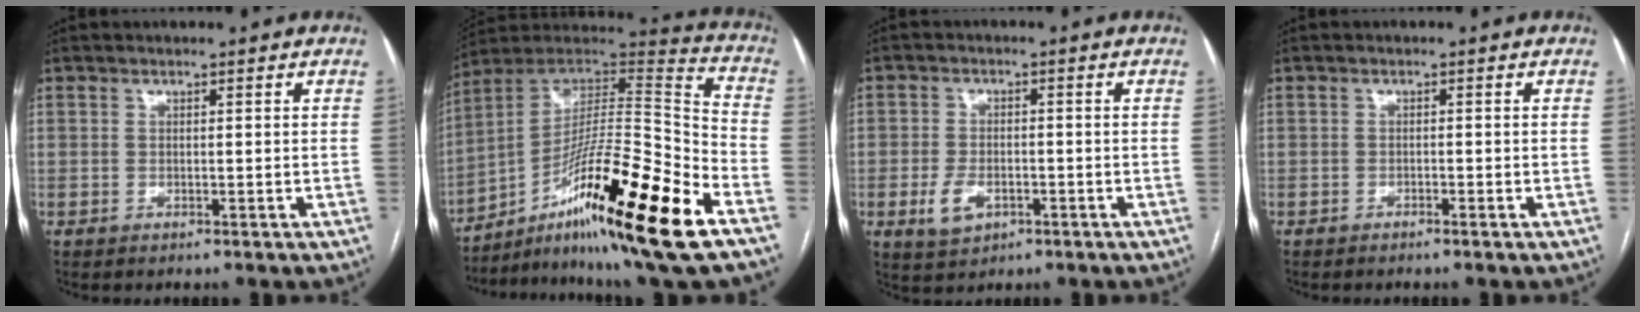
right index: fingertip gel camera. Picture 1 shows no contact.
{"total": 25.5, "force": [-13.3, 1.1, 21.7], "torque": [-0.336, -0.012, -0.225]}
{"total": 5.0, "force": [-1.9, 3.4, 3.2], "torque": [-0.066, 0.000, -0.025]}
{"total": 0.8, "force": [-0.6, 0.0, 0.5], "torque": [-0.012, 0.000, -0.011]}